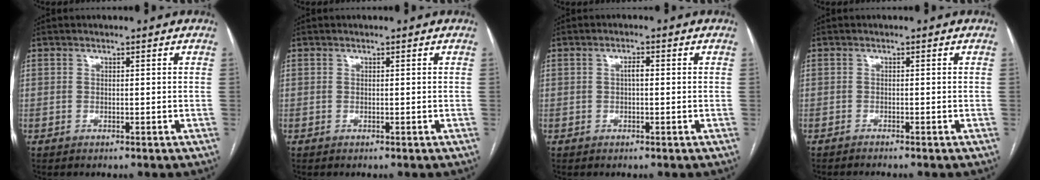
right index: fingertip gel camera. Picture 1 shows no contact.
{"total": 0.0}
{"total": 1.6, "force": [0.0, 0.6, 1.5], "torque": [-0.025, 0.005, 0.000]}
{"total": 1.0, "force": [-0.9, -0.2, 0.2], "torque": [-0.007, -0.003, -0.013]}